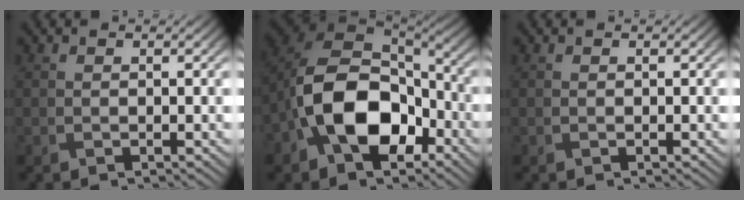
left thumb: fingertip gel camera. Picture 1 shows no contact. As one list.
[{"total": 13.6, "force": [-4.8, 8.6, 9.4], "torque": [-0.184, -0.008, -0.106]}, {"total": 0.0}]